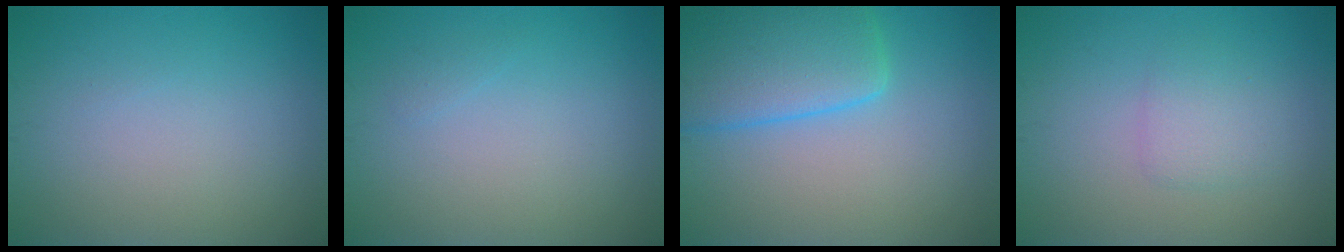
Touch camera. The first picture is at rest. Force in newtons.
{"total": 0.5, "press": 0.5, "slide": 0.1}
{"total": 6.9, "press": 6.9, "slide": 0.4}
{"total": 1.9, "press": 1.9, "slide": 0.1}